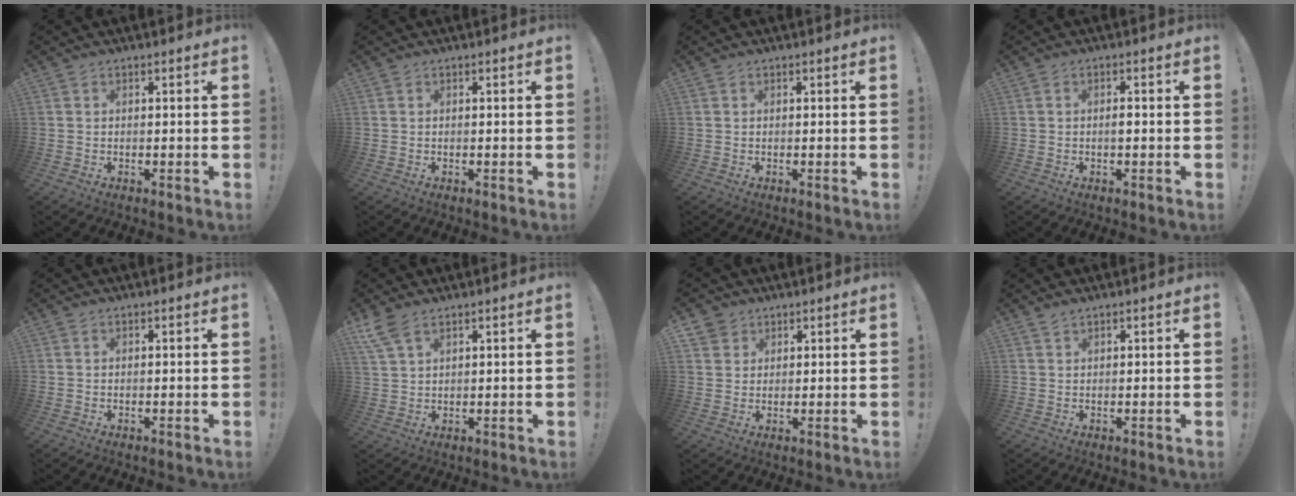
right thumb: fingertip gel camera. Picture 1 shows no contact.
{"total": 0.0}
{"total": 0.0}
{"total": 1.4, "force": [-0.5, 0.5, 1.3], "torque": [-0.023, 0.003, -0.009]}
{"total": 0.0}
{"total": 5.7, "force": [4.0, 2.1, 3.5], "torque": [-0.080, -0.007, 0.079]}
{"total": 3.6, "force": [2.4, 2.7, 0.2], "torque": [-0.008, -0.010, 0.045]}
{"total": 1.0, "force": [1.0, 0.1, 0.4], "torque": [-0.014, 0.001, 0.019]}